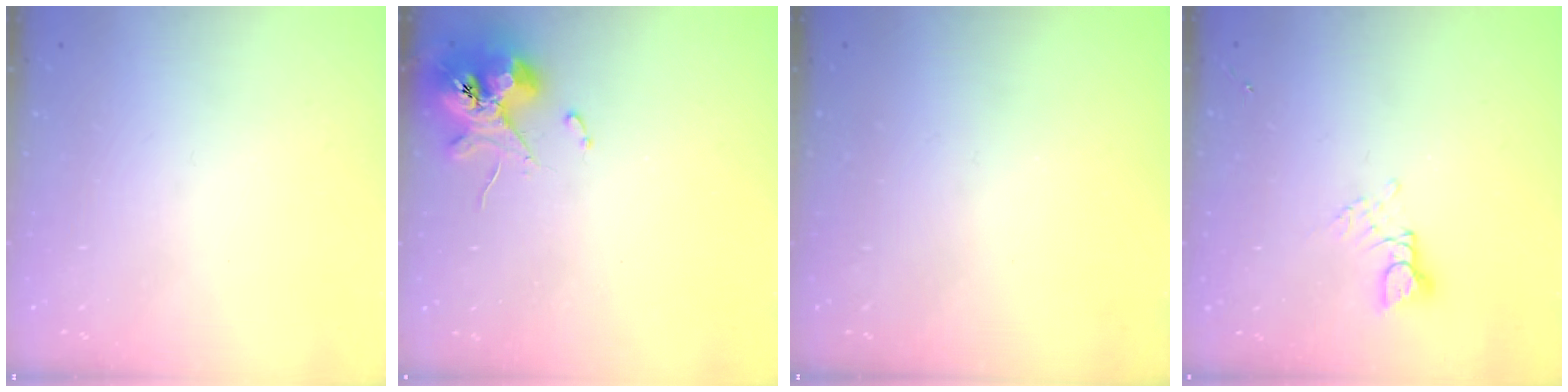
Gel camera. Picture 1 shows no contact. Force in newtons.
{"total": 10.9, "press": 10.8, "slide": 1.5}
{"total": 0.0}
{"total": 2.9, "press": 2.8, "slide": 0.4}